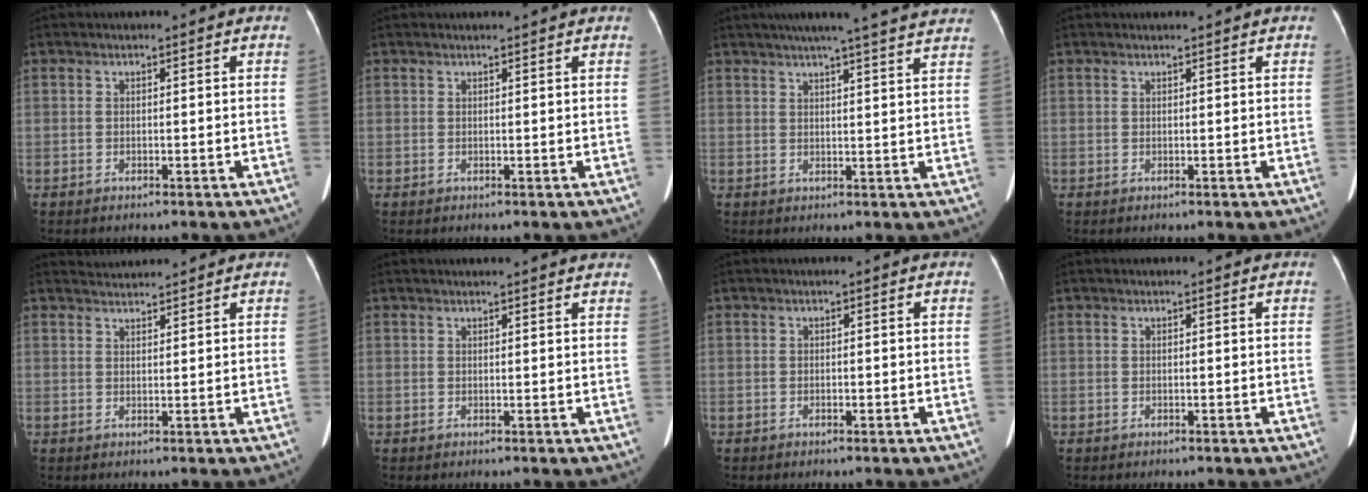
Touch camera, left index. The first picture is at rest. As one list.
[{"total": 1.8, "force": [1.7, -0.1, 0.4], "torque": [-0.011, 0.008, 0.022]}, {"total": 17.6, "force": [15.6, 0.8, 8.1], "torque": [-0.117, 0.019, 0.188]}, {"total": 1.5, "force": [1.5, -0.1, 0.4], "torque": [-0.011, 0.008, 0.019]}, {"total": 2.6, "force": [2.6, -0.1, -0.2], "torque": [-0.003, 0.019, 0.051]}, {"total": 4.8, "force": [4.7, 0.3, 1.3], "torque": [-0.016, 0.009, 0.039]}, {"total": 0.6, "force": [-0.3, 0.3, 0.4], "torque": [-0.008, 0.001, -0.002]}, {"total": 0.0}]